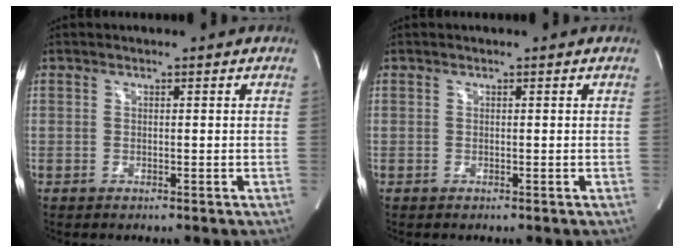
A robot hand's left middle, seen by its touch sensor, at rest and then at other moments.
{"total": 0.0}